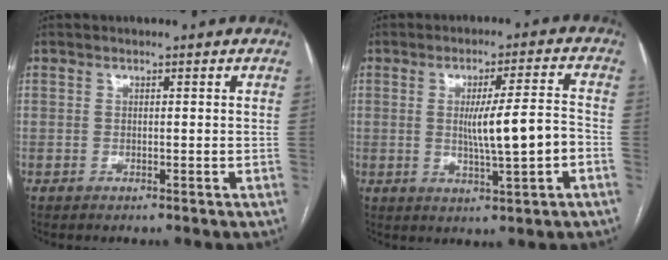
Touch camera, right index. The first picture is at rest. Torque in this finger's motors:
{"motor_torque": [1.06, -0.11, 0.73, 0.15]}